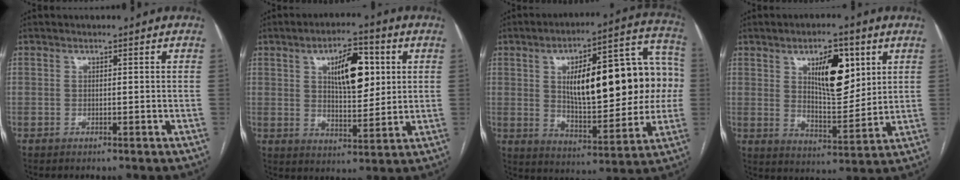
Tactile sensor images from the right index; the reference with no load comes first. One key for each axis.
{"total": 10.3, "fx": 3.3, "fy": 3.9, "fz": 9.0, "tx": -0.146, "ty": 0.009, "tz": 0.058}
{"total": 24.0, "fx": 2.9, "fy": 8.2, "fz": 22.4, "tx": -0.329, "ty": 0.044, "tz": 0.049}
{"total": 10.8, "fx": 4.4, "fy": 4.0, "fz": 9.1, "tx": -0.149, "ty": 0.001, "tz": 0.079}